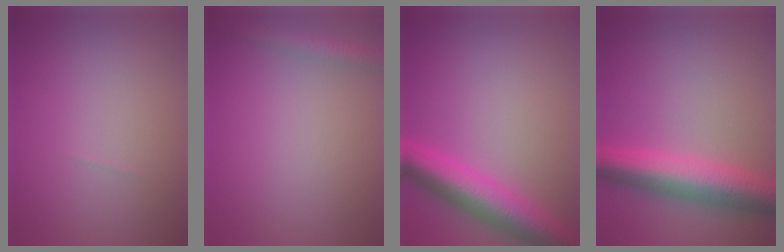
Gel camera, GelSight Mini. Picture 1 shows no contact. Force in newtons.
{"total": 2.2, "press": 2.2, "slide": 0.1}
{"total": 6.6, "press": 6.6, "slide": 0.2}
{"total": 7.2, "press": 7.2, "slide": 0.2}